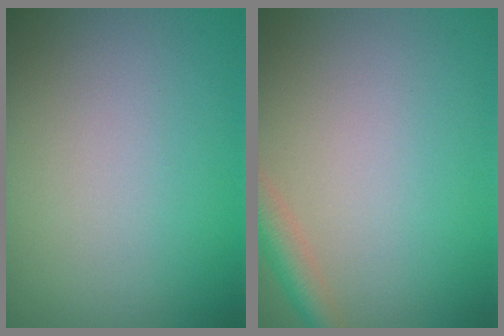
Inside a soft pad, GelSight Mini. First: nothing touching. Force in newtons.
{"total": 2.9, "press": 2.9, "slide": 0.1}